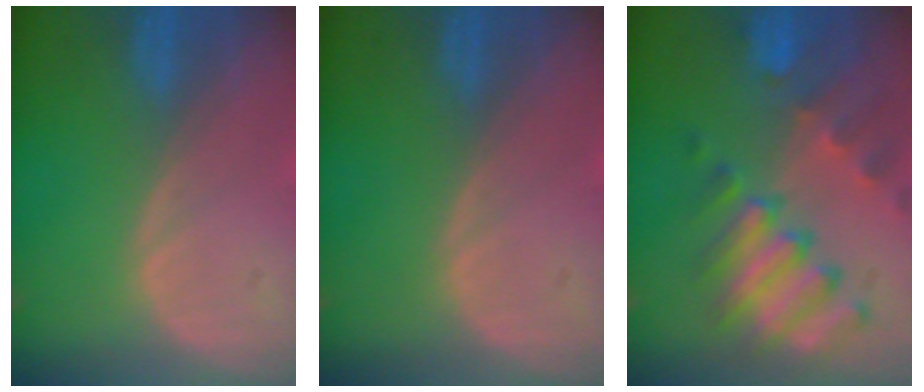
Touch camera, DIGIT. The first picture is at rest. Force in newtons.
{"total": 0.0}
{"total": 10.1, "press": 8.8, "slide": 4.8}